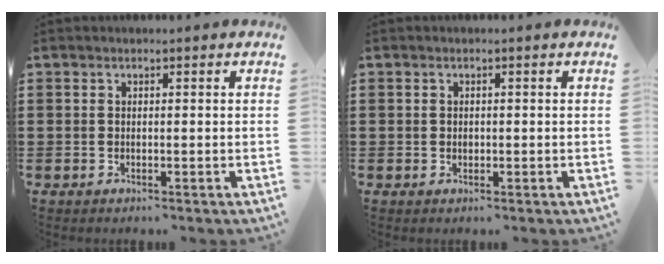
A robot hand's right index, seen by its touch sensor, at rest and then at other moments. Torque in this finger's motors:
{"motor_torque": [1.24, 0.90, 0.08, 0.03]}